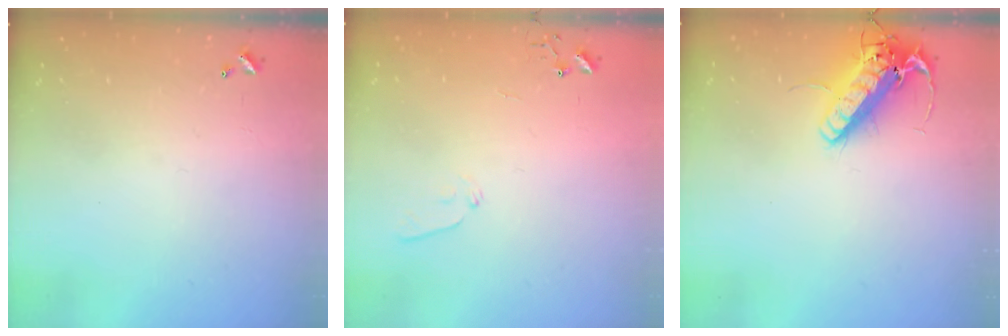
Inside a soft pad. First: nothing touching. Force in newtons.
{"total": 5.6, "press": 5.6, "slide": 0.6}
{"total": 15.6, "press": 15.3, "slide": 3.2}